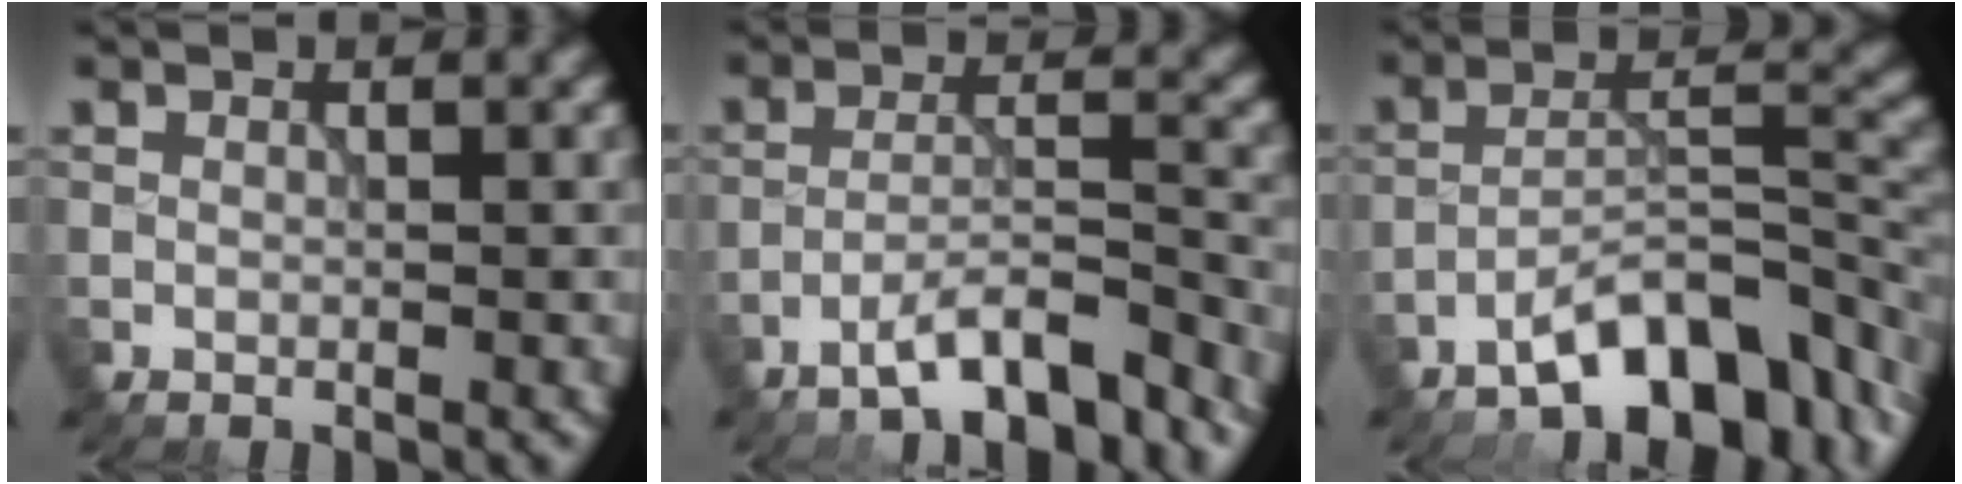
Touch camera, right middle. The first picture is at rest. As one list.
[{"total": 5.7, "force": [-4.5, 1.0, 3.5], "torque": [-0.051, 0.011, -0.079]}, {"total": 9.1, "force": [-6.2, 2.9, 5.9], "torque": [-0.081, 0.010, -0.106]}]